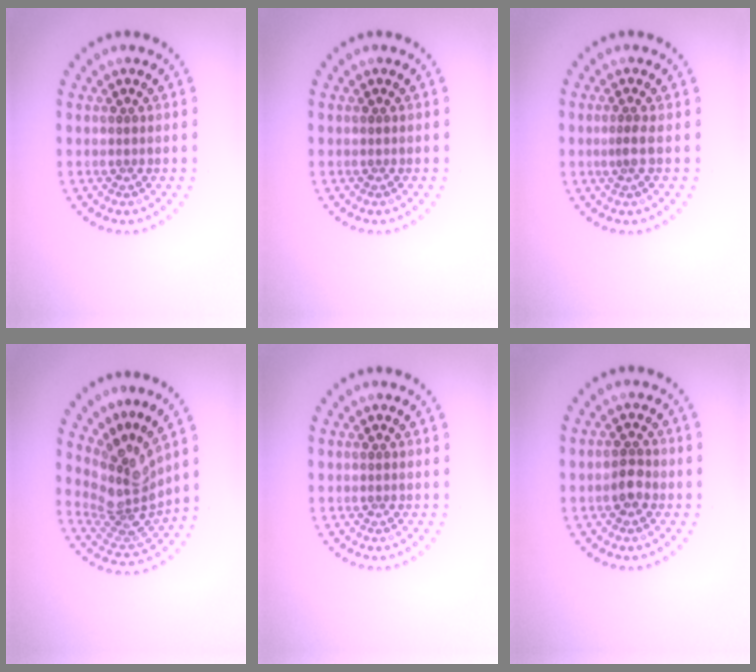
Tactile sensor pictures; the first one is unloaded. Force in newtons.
{"total": 0.0}
{"total": 1.0, "press": 0.6, "slide": 0.8}
{"total": 4.3, "press": 3.2, "slide": 2.9}
{"total": 0.0}
{"total": 1.8, "press": 1.7, "slide": 0.6}